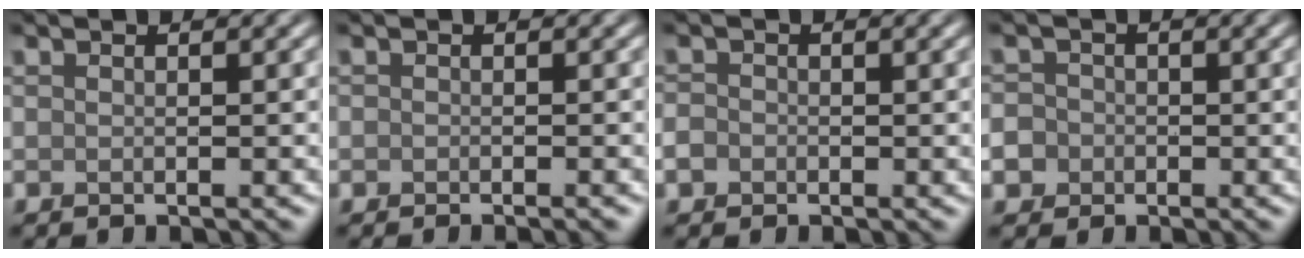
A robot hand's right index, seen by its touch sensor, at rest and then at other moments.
{"total": 0.7, "force": [-0.5, 0.2, 0.5], "torque": [-0.004, -0.004, -0.007]}
{"total": 1.5, "force": [-0.6, 1.3, 0.5], "torque": [-0.007, -0.002, -0.014]}
{"total": 6.5, "force": [-2.6, 5.7, 1.7], "torque": [-0.040, -0.015, -0.074]}